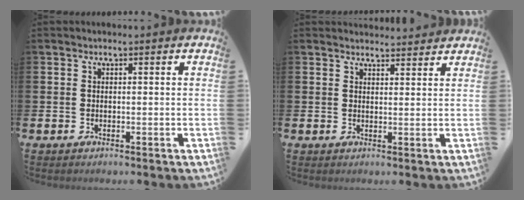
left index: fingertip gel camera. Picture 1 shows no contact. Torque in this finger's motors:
{"motor_torque": [0.43, -1.71, -0.03, -0.02]}